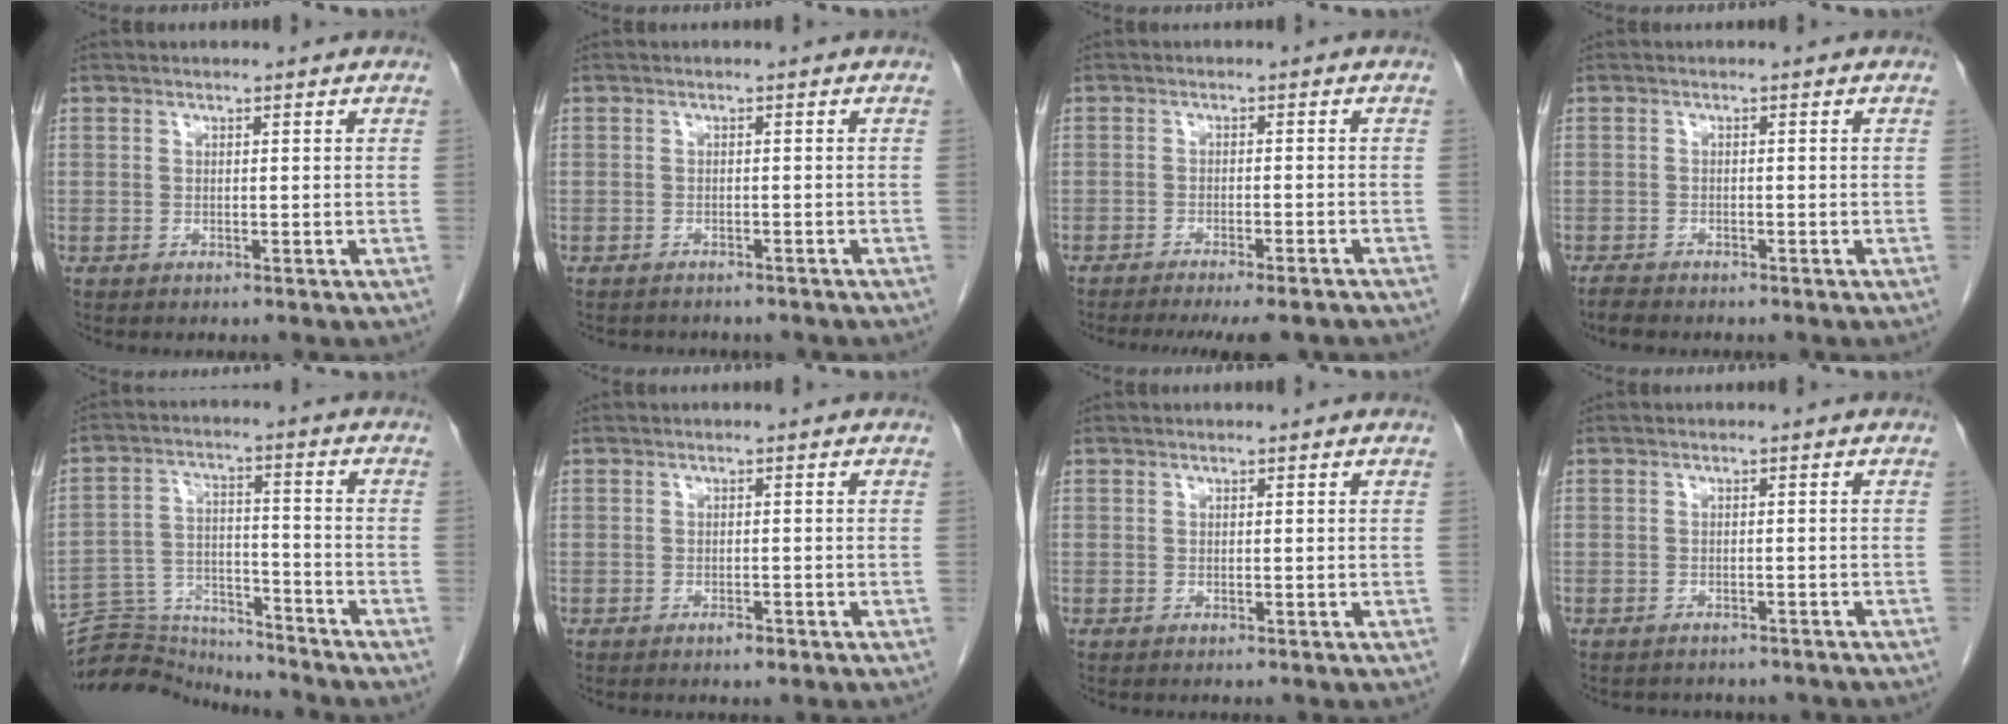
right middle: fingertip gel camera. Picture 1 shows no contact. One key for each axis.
{"total": 6.0, "fx": -5.4, "fy": 2.1, "fz": 1.7, "tx": -0.023, "ty": 0.006, "tz": -0.063}
{"total": 11.3, "fx": -10.0, "fy": 1.4, "fz": 5.1, "tx": -0.062, "ty": -0.012, "tz": -0.126}
{"total": 2.4, "fx": -2.1, "fy": 0.6, "fz": 0.9, "tx": -0.021, "ty": -0.005, "tz": -0.032}
{"total": 11.7, "fx": -11.6, "fy": 1.2, "fz": 0.0, "tx": 0.000, "ty": 0.035, "tz": -0.199}
{"total": 1.2, "fx": -0.8, "fy": 0.4, "fz": 0.8, "tx": -0.014, "ty": 0.000, "tz": -0.011}
{"total": 0.0}
{"total": 6.4, "fx": -5.8, "fy": 2.4, "fz": 1.4, "tx": -0.019, "ty": 0.007, "tz": -0.062}